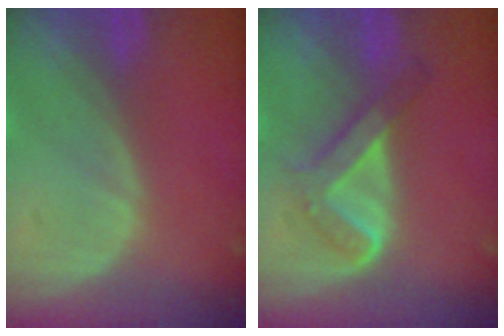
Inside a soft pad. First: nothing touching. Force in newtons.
{"total": 5.2, "press": 5.0, "slide": 1.5}